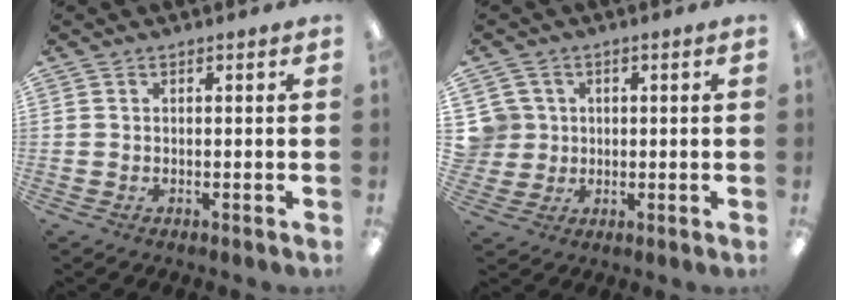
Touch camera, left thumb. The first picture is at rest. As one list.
[{"total": 5.9, "force": [1.1, 5.7, 0.6], "torque": [-0.032, 0.007, 0.025]}]